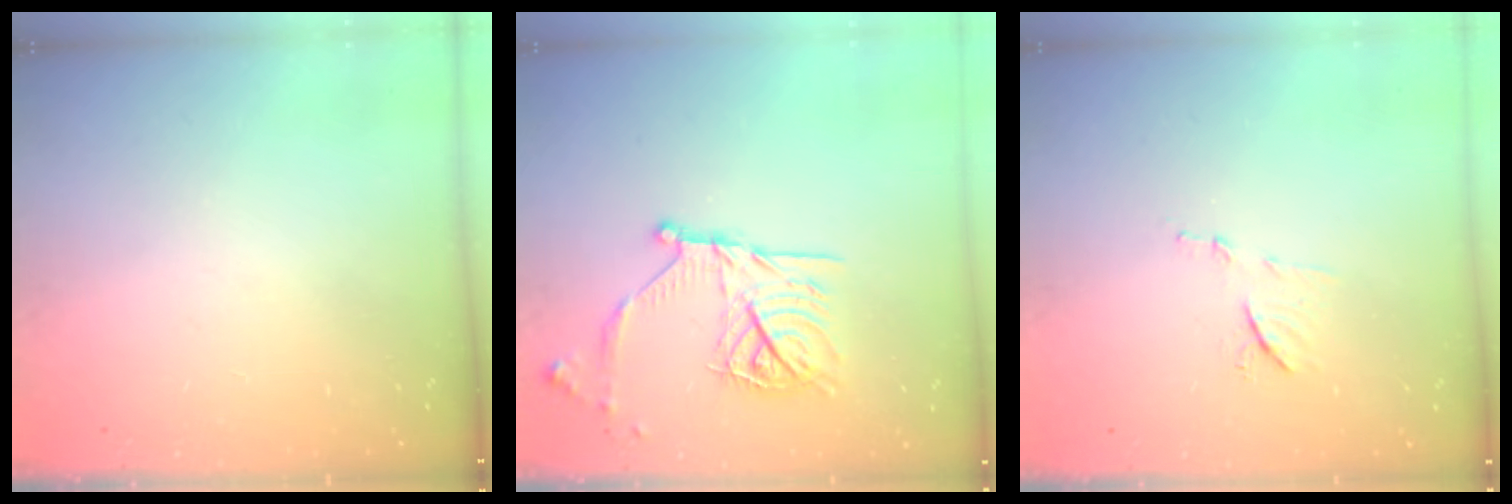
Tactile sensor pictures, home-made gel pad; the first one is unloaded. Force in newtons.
{"total": 18.2, "press": 18.2, "slide": 1.2}
{"total": 7.2, "press": 7.1, "slide": 0.5}